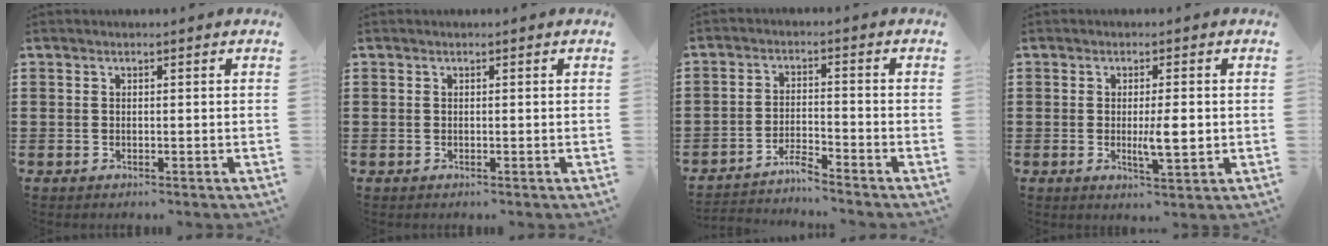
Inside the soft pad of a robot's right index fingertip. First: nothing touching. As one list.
[{"total": 0.0}, {"total": 3.4, "force": [-3.4, 0.0, 0.7], "torque": [-0.025, 0.000, -0.073]}, {"total": 4.6, "force": [-0.3, 1.1, 4.5], "torque": [-0.078, -0.002, -0.005]}]